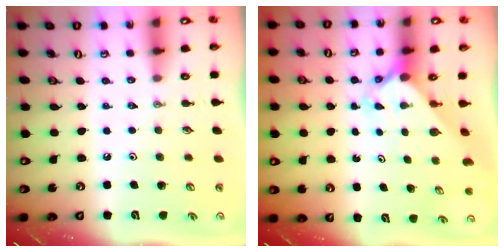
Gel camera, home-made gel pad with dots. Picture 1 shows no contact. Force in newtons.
{"total": 2.4, "press": 2.4, "slide": 0.3}